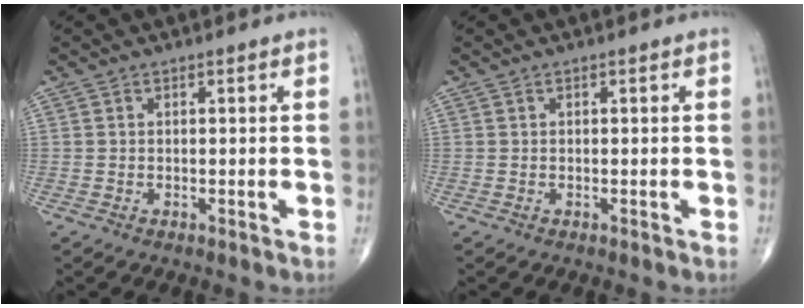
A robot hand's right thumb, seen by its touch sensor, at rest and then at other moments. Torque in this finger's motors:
{"motor_torque": [0.19, 0.21, -0.23, -0.31, 0.00]}